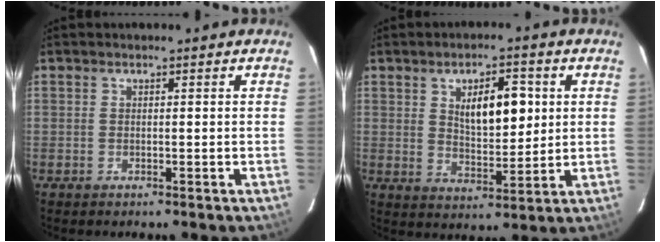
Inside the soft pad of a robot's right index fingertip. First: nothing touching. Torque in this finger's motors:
{"motor_torque": [0.32, 0.10, 0.25, 0.07]}